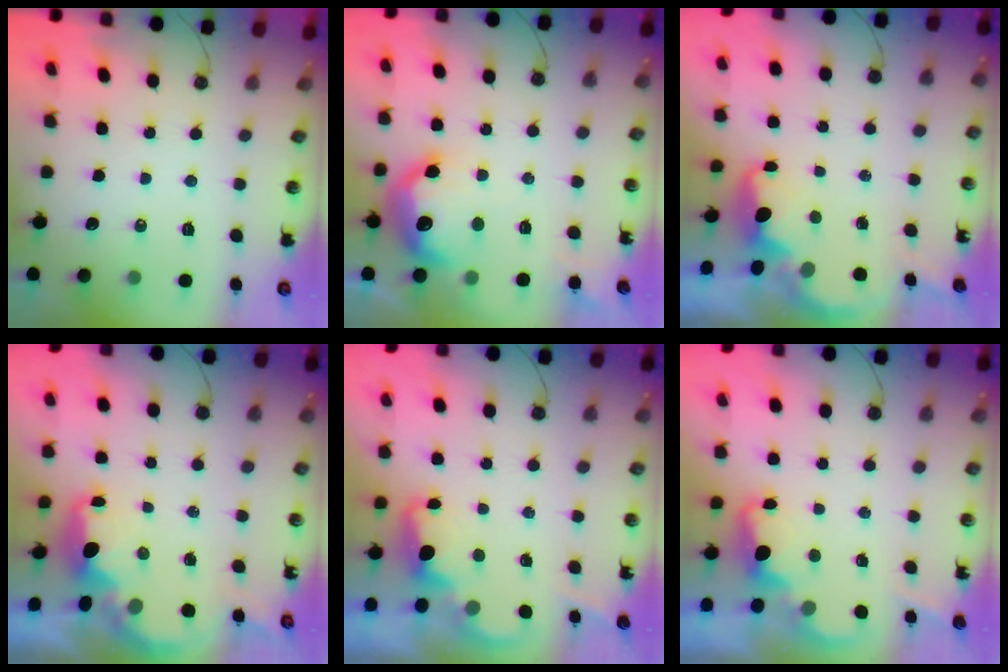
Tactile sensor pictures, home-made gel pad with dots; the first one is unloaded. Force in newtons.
{"total": 13.6, "press": 13.6, "slide": 0.9}
{"total": 2.8, "press": 2.8, "slide": 0.6}
{"total": 3.6, "press": 3.6, "slide": 0.4}
{"total": 2.1, "press": 2.0, "slide": 0.6}
{"total": 2.0, "press": 1.9, "slide": 0.5}